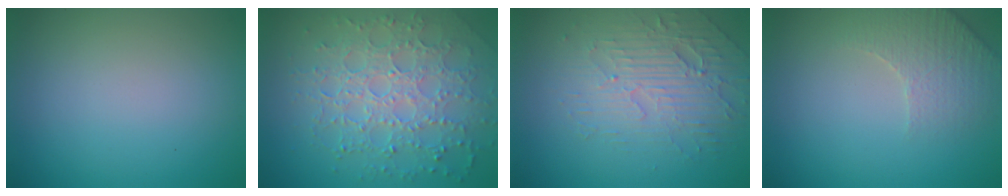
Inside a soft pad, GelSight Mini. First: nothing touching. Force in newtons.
{"total": 7.2, "press": 5.2, "slide": 4.9}
{"total": 4.1, "press": 3.7, "slide": 1.8}
{"total": 3.3, "press": 3.2, "slide": 0.9}